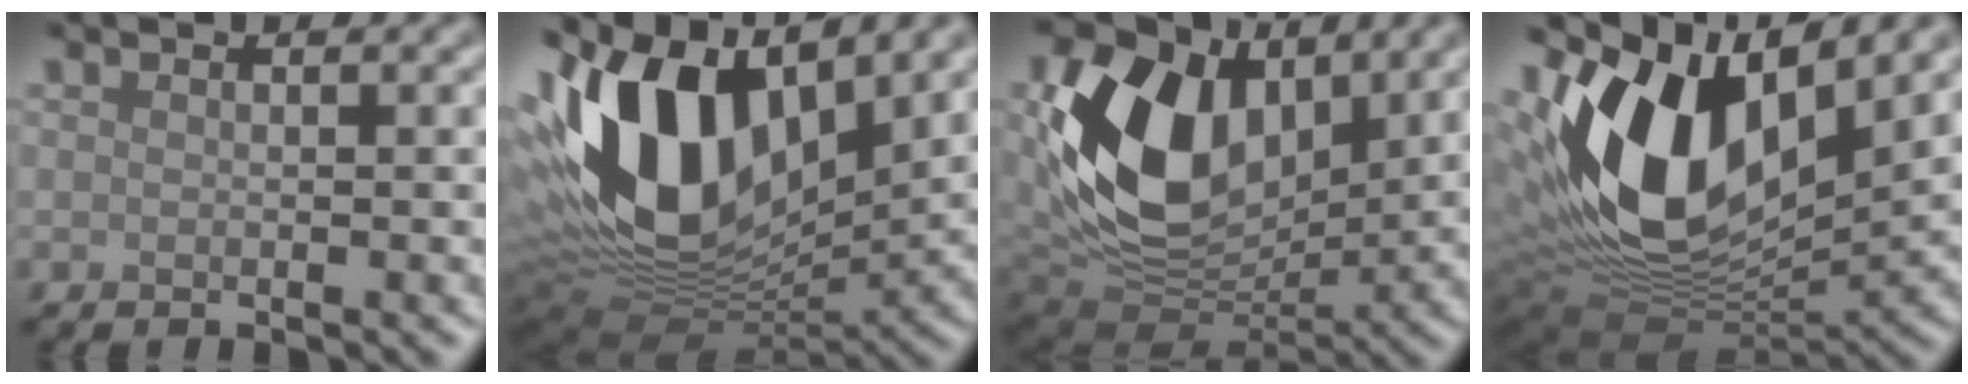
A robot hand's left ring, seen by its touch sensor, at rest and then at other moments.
{"total": 14.8, "force": [4.1, 8.9, 11.1], "torque": [-0.235, 0.001, 0.073]}
{"total": 11.6, "force": [3.0, 7.7, 8.0], "torque": [-0.165, -0.005, 0.057]}
{"total": 14.6, "force": [3.8, 8.2, 11.4], "torque": [-0.220, -0.010, 0.070]}